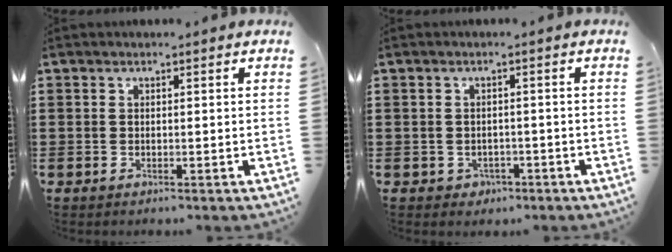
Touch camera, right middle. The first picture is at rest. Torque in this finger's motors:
{"motor_torque": [0.40, 0.20, -0.04, 0.02]}